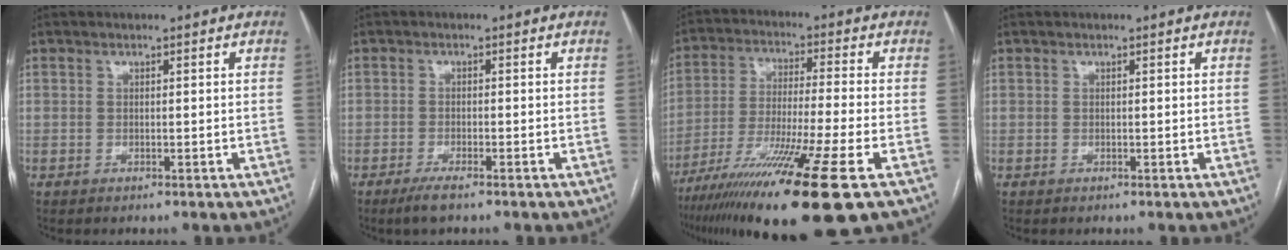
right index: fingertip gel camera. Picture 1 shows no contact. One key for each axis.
{"total": 2.9, "fx": -2.1, "fy": 0.2, "fz": 2.0, "tx": -0.043, "ty": -0.006, "tz": -0.040}
{"total": 18.8, "fx": -11.4, "fy": -0.7, "fz": 14.9, "tx": -0.249, "ty": -0.054, "tz": -0.199}
{"total": 0.0}